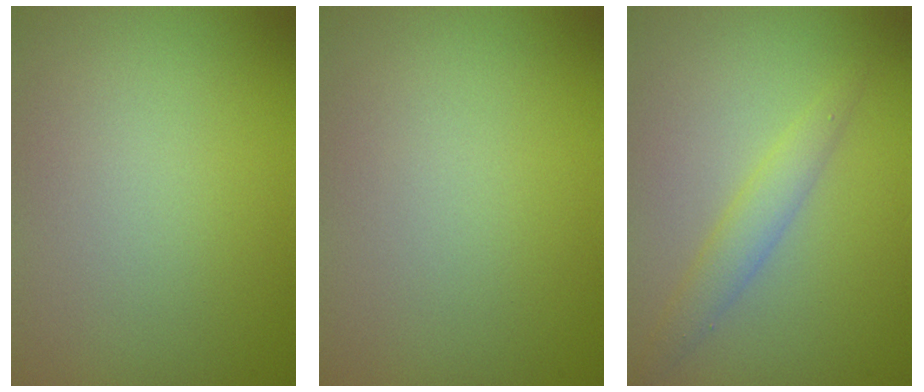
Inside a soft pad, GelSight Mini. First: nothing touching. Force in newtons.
{"total": 0.0}
{"total": 2.3, "press": 2.3, "slide": 0.0}